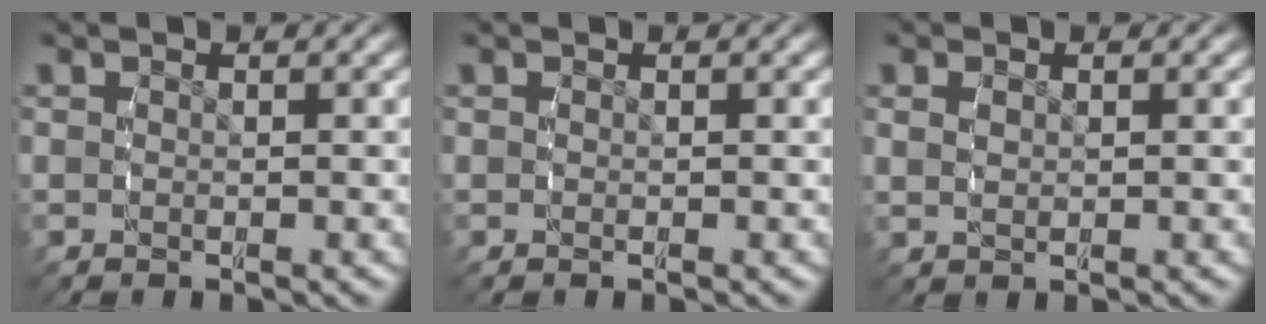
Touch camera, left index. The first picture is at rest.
{"total": 0.0}
{"total": 1.0, "force": [0.5, 0.4, 0.8], "torque": [-0.017, -0.003, 0.015]}